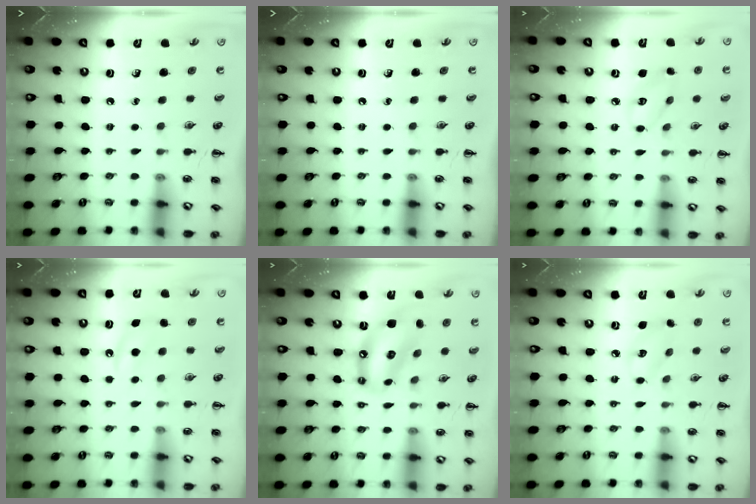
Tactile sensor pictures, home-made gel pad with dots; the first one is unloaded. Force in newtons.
{"total": 0.0}
{"total": 3.7, "press": 3.6, "slide": 0.6}
{"total": 5.1, "press": 4.8, "slide": 1.6}
{"total": 12.0, "press": 11.7, "slide": 2.6}
{"total": 4.9, "press": 4.9, "slide": 0.5}